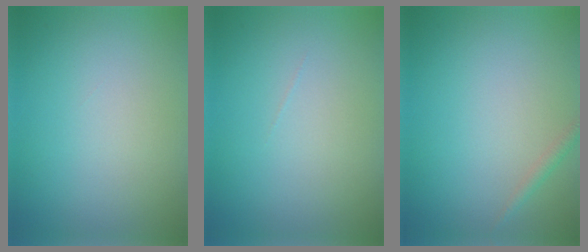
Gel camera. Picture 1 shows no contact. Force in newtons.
{"total": 0.0}
{"total": 1.0, "press": 1.0, "slide": 0.0}